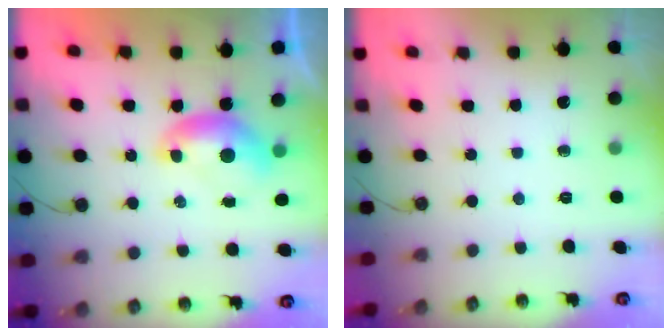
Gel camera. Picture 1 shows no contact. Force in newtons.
{"total": 0.0}